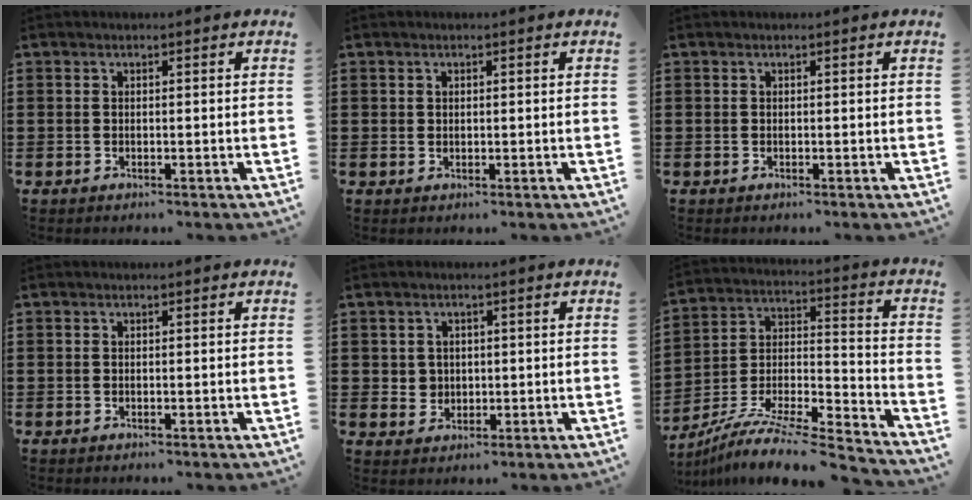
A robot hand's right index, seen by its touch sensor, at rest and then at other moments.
{"total": 0.6, "force": [0.3, 0.4, 0.1], "torque": [-0.002, 0.004, 0.007]}
{"total": 0.0}
{"total": 0.0}
{"total": 2.2, "force": [0.5, 2.1, 0.4], "torque": [-0.018, 0.011, 0.007]}
{"total": 9.2, "force": [-8.1, 0.9, 4.2], "torque": [-0.072, 0.004, -0.162]}